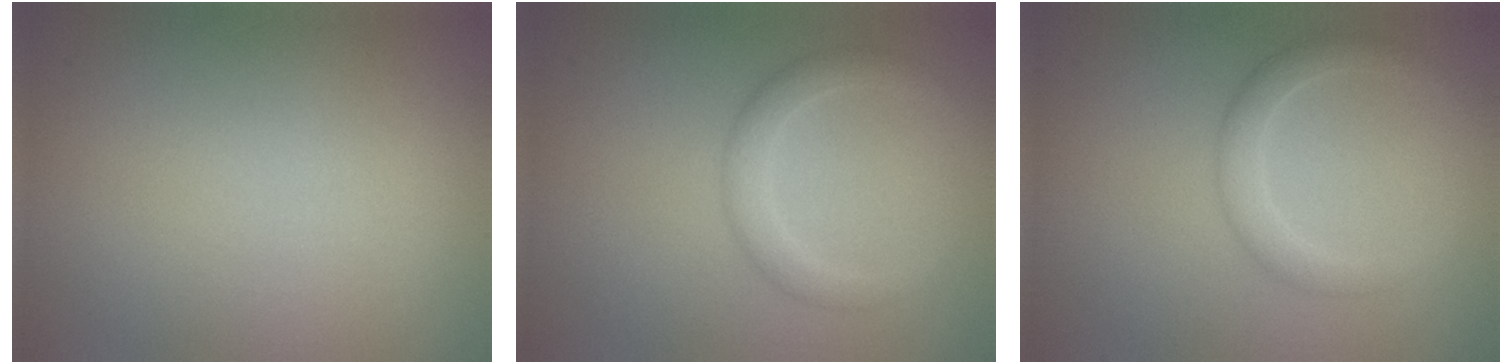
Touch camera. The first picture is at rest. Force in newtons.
{"total": 2.1, "press": 2.1, "slide": 0.1}
{"total": 2.2, "press": 2.2, "slide": 0.1}